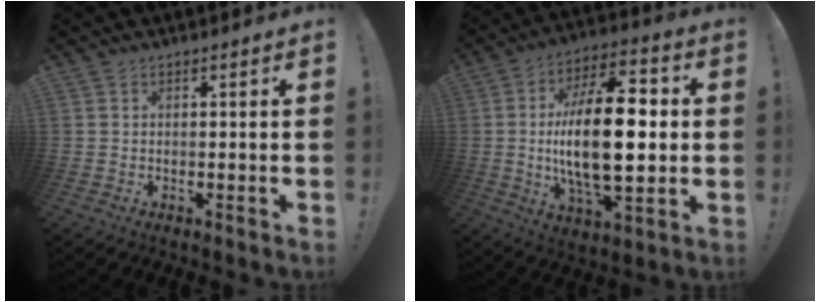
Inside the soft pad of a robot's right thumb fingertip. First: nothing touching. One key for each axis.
{"total": 24.2, "fx": 0.0, "fy": 10.5, "fz": 21.8, "tx": -0.378, "ty": -0.004, "tz": -0.006}